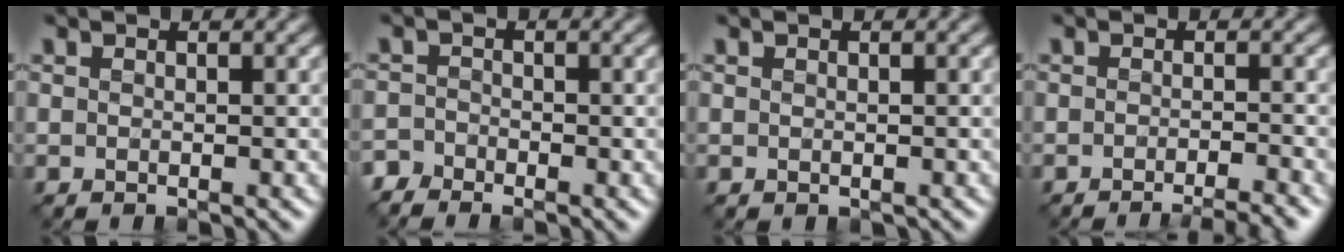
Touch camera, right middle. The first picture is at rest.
{"total": 1.7, "force": [-1.7, 0.4, -0.1], "torque": [-0.003, 0.003, -0.042]}
{"total": 0.0}
{"total": 3.3, "force": [-2.5, 0.2, 2.1], "torque": [-0.025, 0.001, -0.041]}